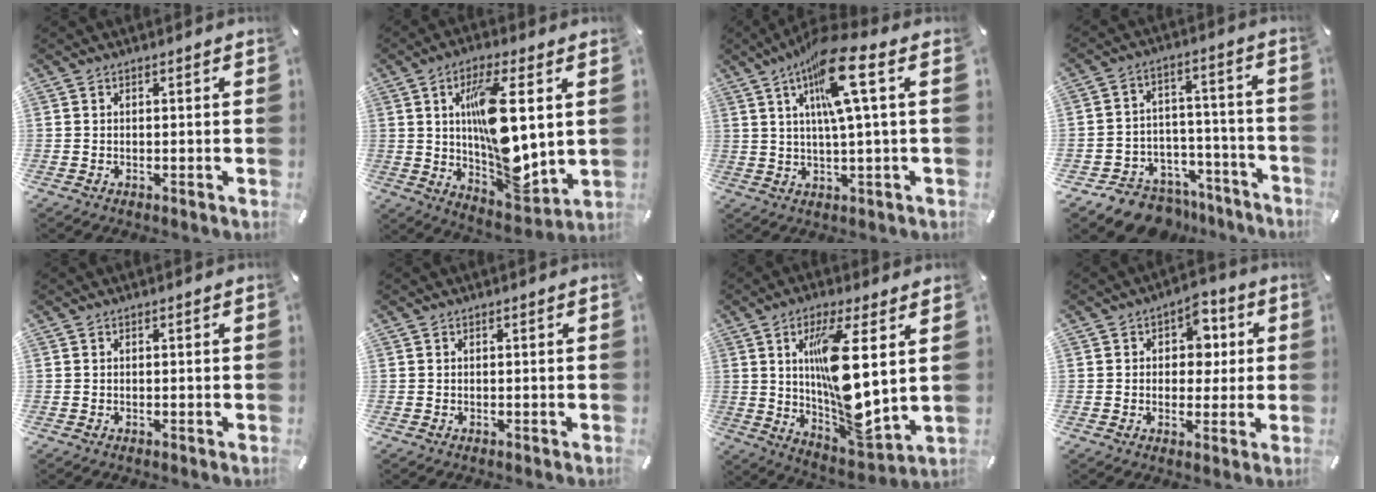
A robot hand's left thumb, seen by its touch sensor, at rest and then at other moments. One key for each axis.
{"total": 17.3, "fx": 3.7, "fy": 6.6, "fz": 15.5, "tx": -0.257, "ty": -0.026, "tz": 0.060}
{"total": 13.9, "fx": 5.3, "fy": 1.2, "fz": 12.8, "tx": -0.229, "ty": -0.019, "tz": 0.079}
{"total": 9.9, "fx": -7.6, "fy": 6.2, "fz": 1.4, "tx": -0.003, "ty": 0.051, "tz": -0.125}
{"total": 0.0}
{"total": 0.0}
{"total": 17.1, "fx": 4.6, "fy": 4.5, "fz": 15.8, "tx": -0.279, "ty": -0.044, "tz": 0.064}
{"total": 7.7, "fx": 1.0, "fy": 6.0, "fz": 4.7, "tx": -0.054, "ty": 0.003, "tz": 0.010}